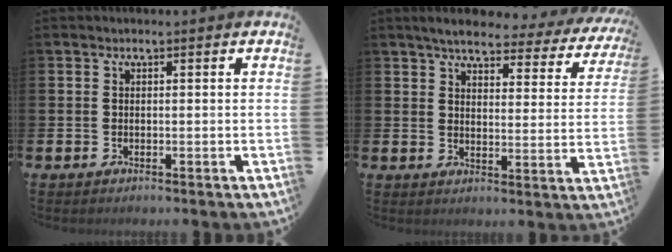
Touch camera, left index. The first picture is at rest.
{"total": 4.9, "force": [4.4, 1.0, 1.9], "torque": [-0.051, -0.025, 0.070]}